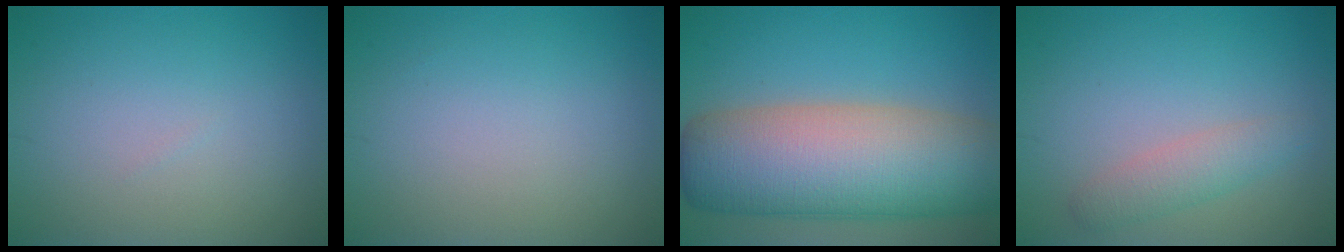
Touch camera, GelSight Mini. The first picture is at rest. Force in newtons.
{"total": 0.0}
{"total": 14.1, "press": 14.1, "slide": 0.4}
{"total": 2.4, "press": 2.3, "slide": 0.1}